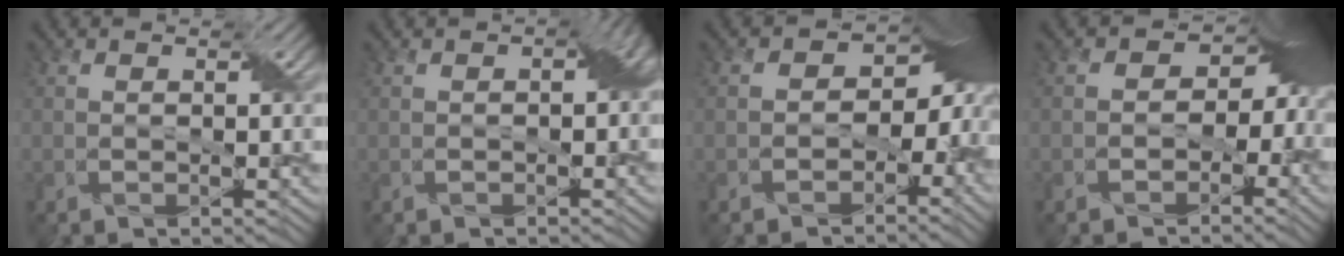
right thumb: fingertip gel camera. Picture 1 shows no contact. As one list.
[{"total": 3.4, "force": [-0.5, 1.8, 2.9], "torque": [-0.036, -0.003, -0.004]}, {"total": 9.6, "force": [-2.2, 7.0, 6.2], "torque": [-0.046, -0.014, -0.029]}, {"total": 7.8, "force": [-1.6, 6.1, 4.6], "torque": [-0.019, -0.010, -0.027]}]